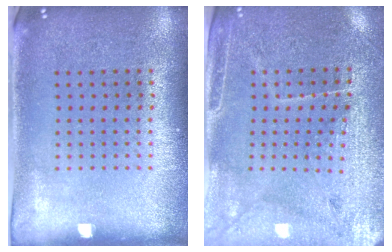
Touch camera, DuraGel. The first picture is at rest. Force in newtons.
{"total": 3.2, "press": 3.0, "slide": 1.1}